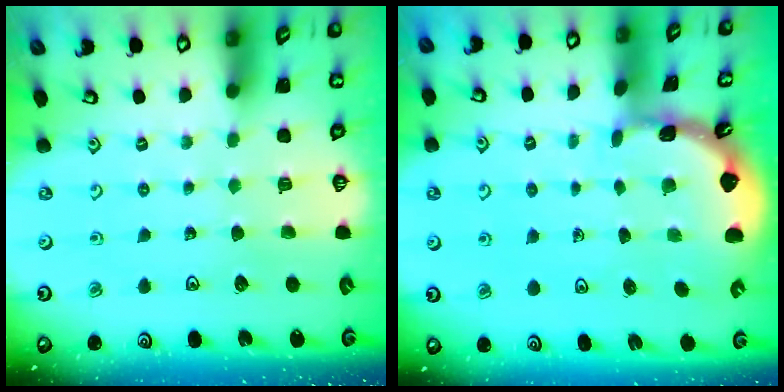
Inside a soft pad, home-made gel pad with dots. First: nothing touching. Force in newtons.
{"total": 1.7, "press": 1.7, "slide": 0.1}